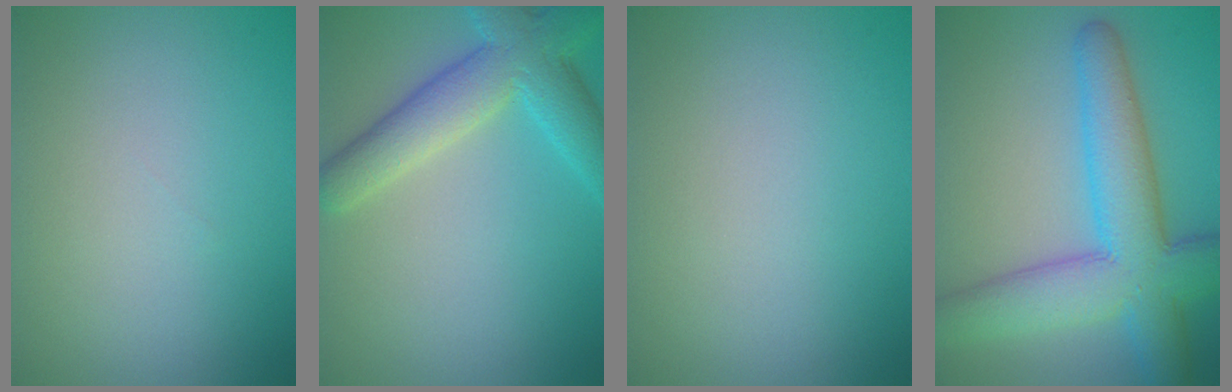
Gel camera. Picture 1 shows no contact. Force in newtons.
{"total": 6.3, "press": 6.3, "slide": 0.3}
{"total": 0.0}
{"total": 9.0, "press": 9.0, "slide": 0.5}